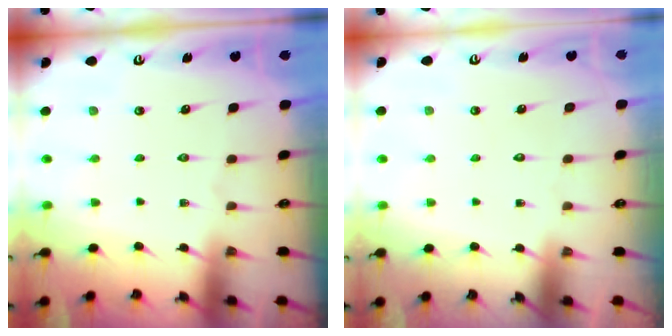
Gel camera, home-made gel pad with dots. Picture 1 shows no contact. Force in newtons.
{"total": 1.7, "press": 1.7, "slide": 0.1}